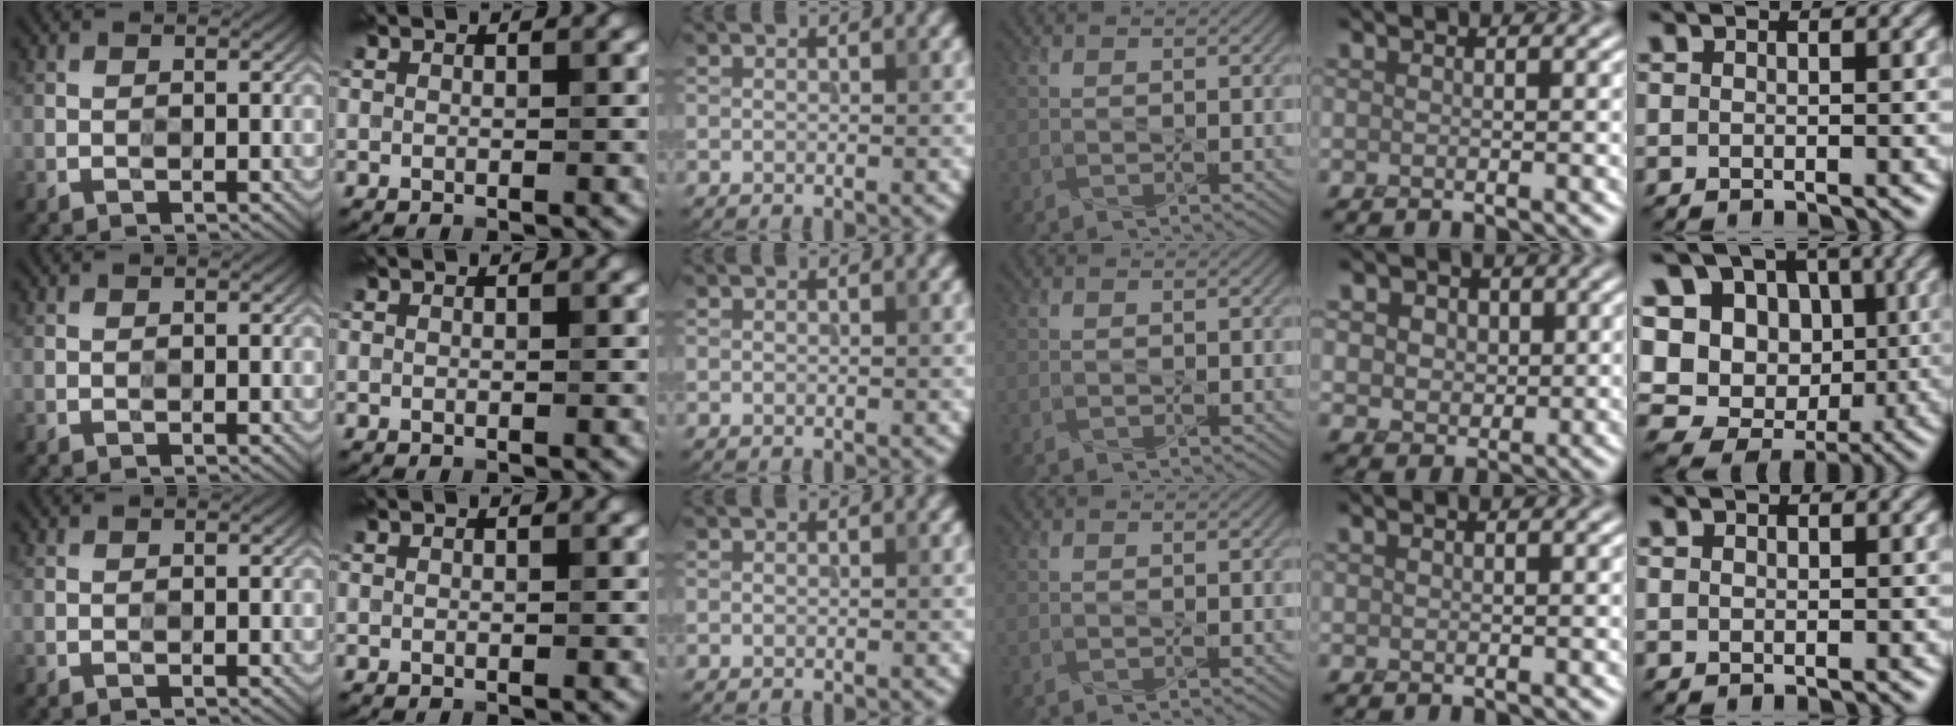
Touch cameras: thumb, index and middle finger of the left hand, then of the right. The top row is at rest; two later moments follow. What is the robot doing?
{"motion": "press", "object": "memory foam"}